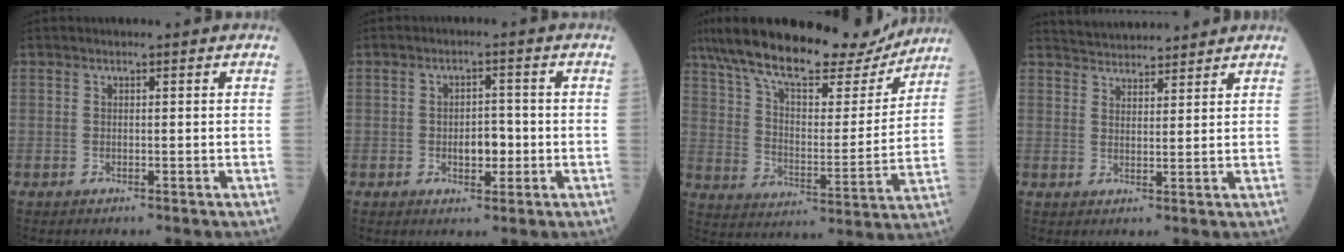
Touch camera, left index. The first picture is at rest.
{"total": 4.0, "force": [-1.1, 2.1, 3.2], "torque": [-0.048, 0.003, -0.015]}
{"total": 23.1, "force": [19.3, 6.1, 11.3], "torque": [-0.198, 0.011, 0.289]}
{"total": 7.5, "force": [7.2, 1.2, 1.5], "torque": [-0.027, 0.023, 0.109]}